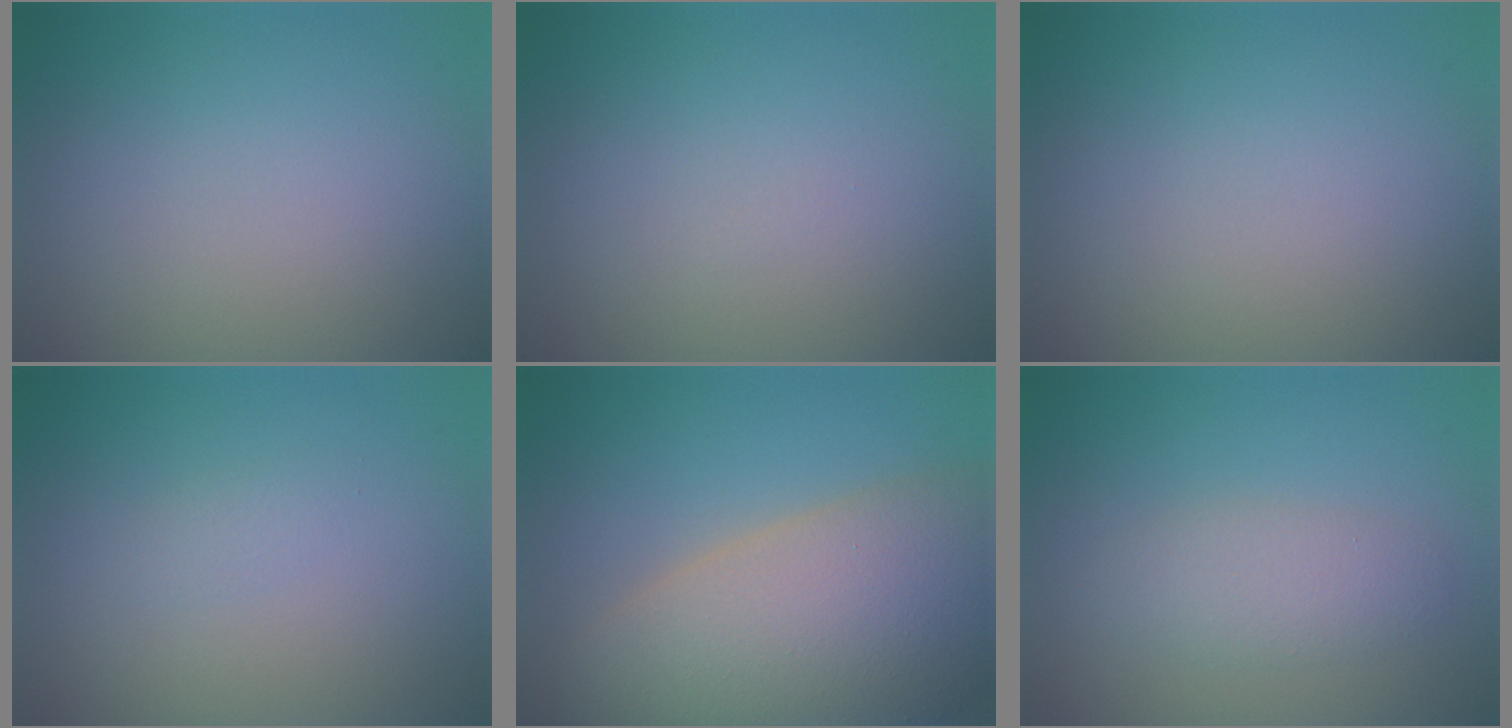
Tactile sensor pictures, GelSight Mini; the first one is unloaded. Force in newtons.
{"total": 0.0}
{"total": 0.0}
{"total": 0.7, "press": 0.7, "slide": 0.0}
{"total": 13.8, "press": 13.7, "slide": 1.2}
{"total": 2.6, "press": 2.6, "slide": 0.2}